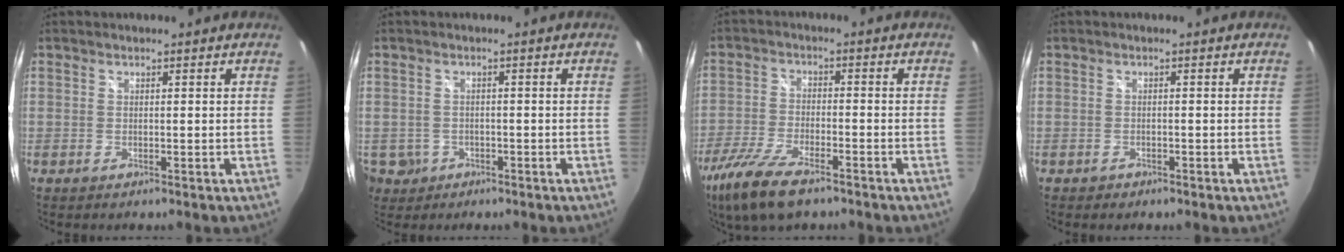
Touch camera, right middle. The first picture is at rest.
{"total": 5.8, "force": [-1.8, 5.2, 1.7], "torque": [-0.055, -0.001, -0.017]}
{"total": 11.9, "force": [-8.3, 3.9, 7.6], "torque": [-0.180, -0.032, -0.162]}
{"total": 1.5, "force": [-1.0, 1.0, 0.4], "torque": [-0.012, -0.002, -0.015]}